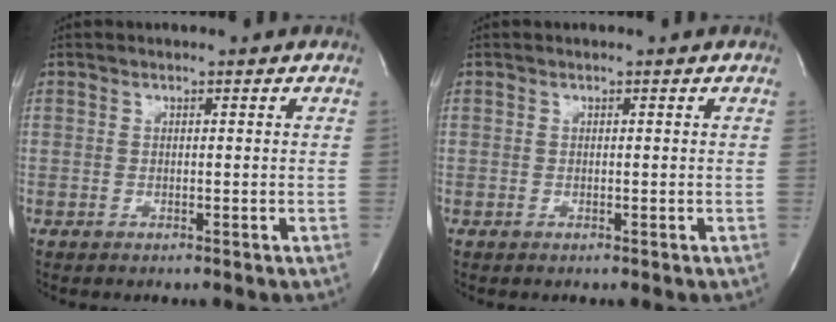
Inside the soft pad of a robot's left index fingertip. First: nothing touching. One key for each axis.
{"total": 0.0}